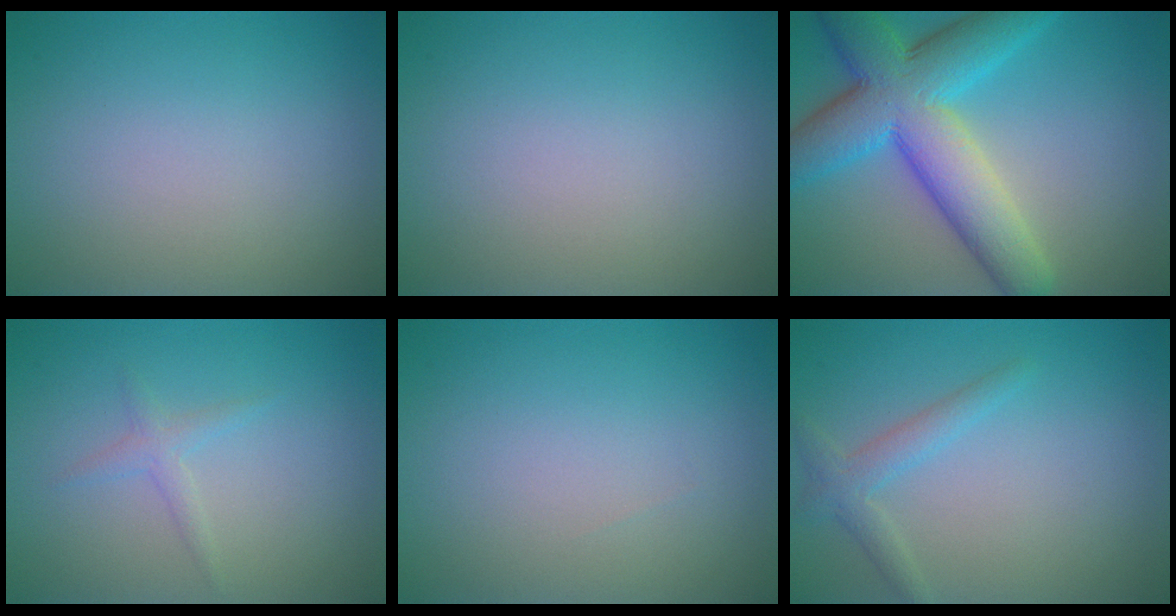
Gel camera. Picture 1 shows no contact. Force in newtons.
{"total": 0.0}
{"total": 10.6, "press": 10.6, "slide": 0.3}
{"total": 1.2, "press": 1.2, "slide": 0.1}
{"total": 0.0}
{"total": 2.1, "press": 2.1, "slide": 0.1}